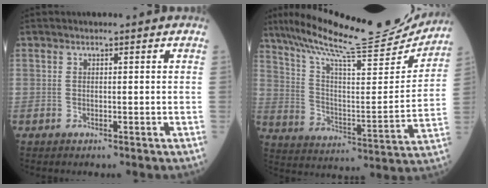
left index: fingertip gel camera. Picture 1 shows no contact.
{"total": 23.8, "force": [21.4, 2.0, 10.3], "torque": [-0.182, -0.036, 0.313]}